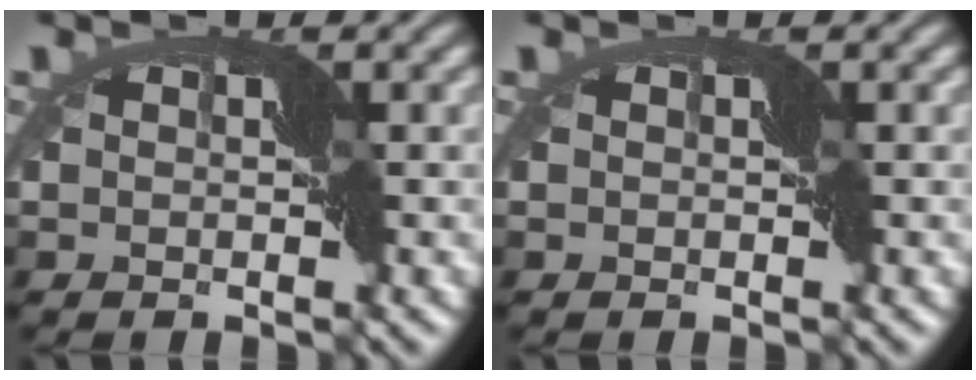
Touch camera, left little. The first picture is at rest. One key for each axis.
{"total": 0.0}